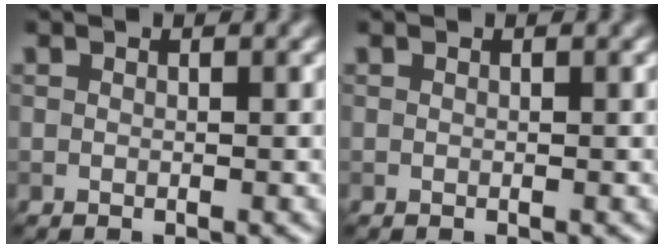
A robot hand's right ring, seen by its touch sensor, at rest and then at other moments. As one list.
[{"total": 0.0}]